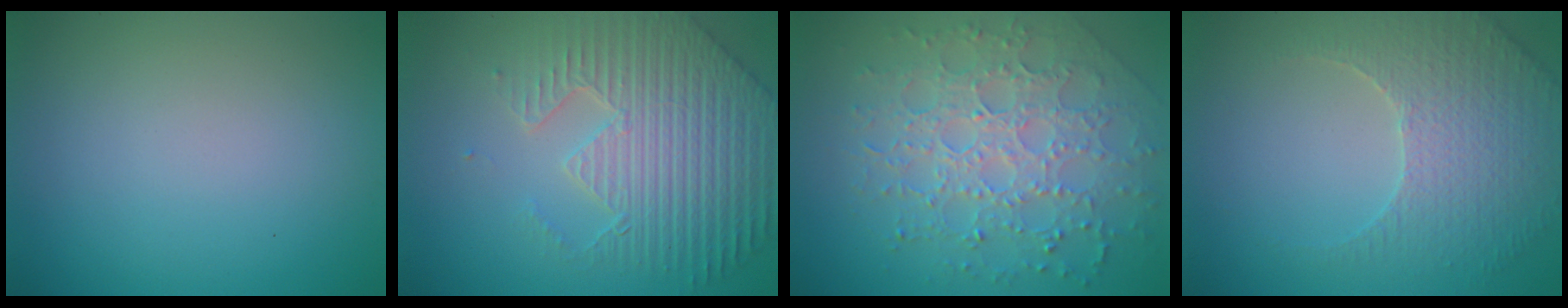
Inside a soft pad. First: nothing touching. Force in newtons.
{"total": 7.1, "press": 5.5, "slide": 4.5}
{"total": 7.2, "press": 5.2, "slide": 5.0}
{"total": 3.8, "press": 3.6, "slide": 1.2}